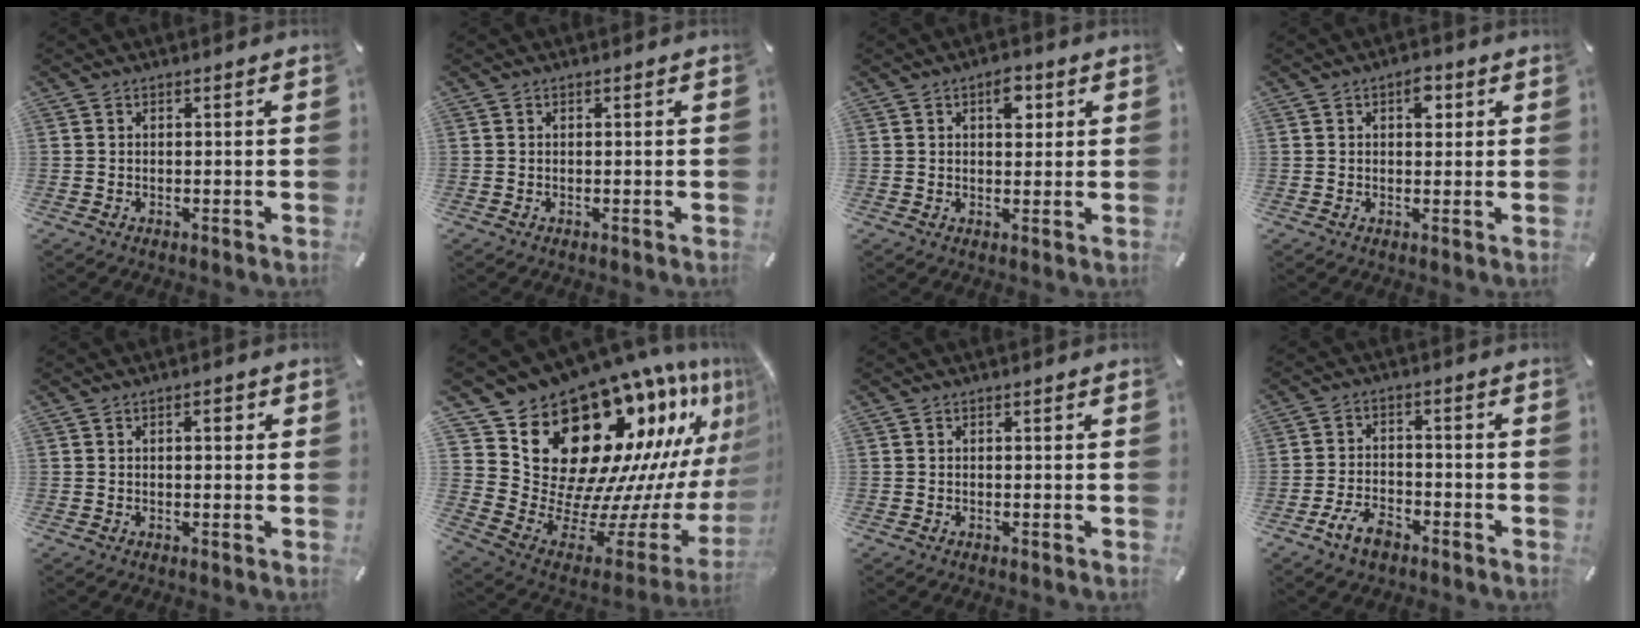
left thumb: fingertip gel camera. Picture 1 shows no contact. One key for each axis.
{"total": 0.0}
{"total": 5.1, "fx": 2.0, "fy": 2.9, "fz": 3.7, "tx": -0.039, "ty": -0.007, "tz": 0.025}
{"total": 4.0, "fx": 1.4, "fy": 2.3, "fz": 2.9, "tx": -0.029, "ty": -0.005, "tz": 0.016}
{"total": 2.3, "fx": 0.5, "fy": 0.9, "fz": 2.0, "tx": -0.031, "ty": 0.005, "tz": 0.004}
{"total": 26.4, "fx": 14.0, "fy": 16.5, "fz": 15.0, "tx": -0.217, "ty": -0.189, "tz": 0.296}
{"total": 0.0}
{"total": 7.2, "fx": -4.5, "fy": 3.8, "fz": 4.2, "tx": -0.087, "ty": 0.019, "tz": -0.084}